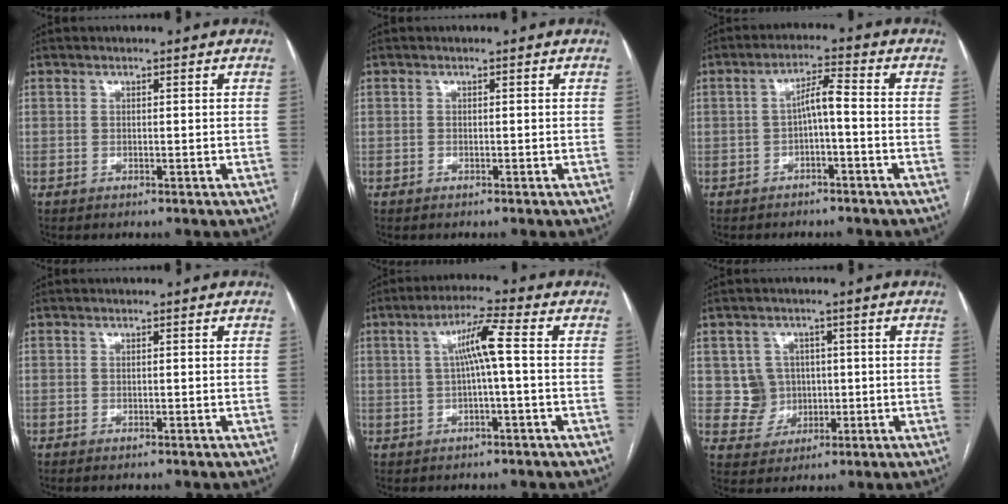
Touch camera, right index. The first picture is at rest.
{"total": 0.0}
{"total": 4.1, "force": [-1.0, 0.5, 3.9], "torque": [-0.068, 0.019, -0.015]}
{"total": 0.5, "force": [-0.4, 0.1, 0.3], "torque": [-0.009, -0.002, -0.006]}
{"total": 5.9, "force": [0.4, -0.2, 5.9], "torque": [-0.105, 0.017, 0.009]}
{"total": 5.1, "force": [0.5, 5.1, 0.4], "torque": [-0.001, 0.018, 0.017]}